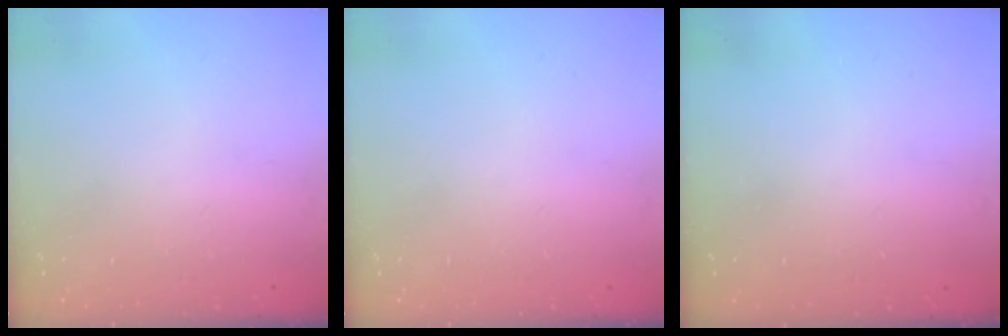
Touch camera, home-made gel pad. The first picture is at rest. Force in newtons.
{"total": 0.0}
{"total": 3.7, "press": 3.7, "slide": 0.0}